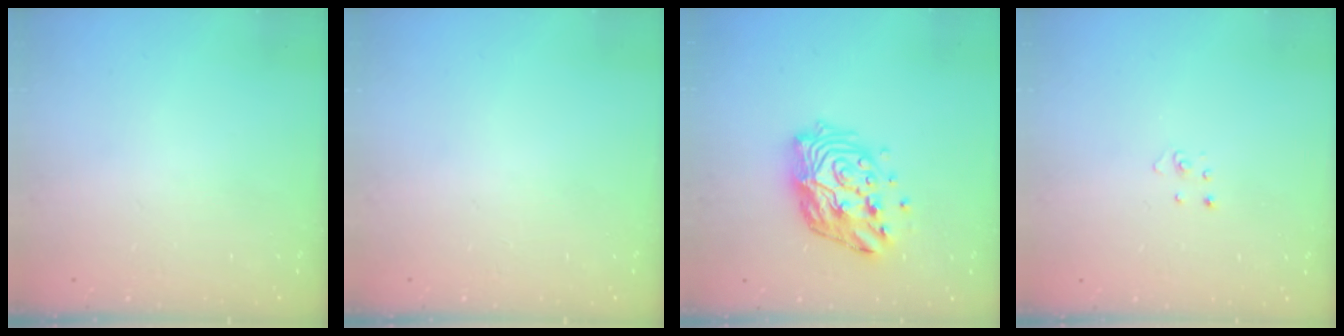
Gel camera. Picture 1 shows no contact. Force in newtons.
{"total": 0.0}
{"total": 15.0, "press": 14.9, "slide": 1.6}
{"total": 2.2, "press": 2.2, "slide": 0.2}